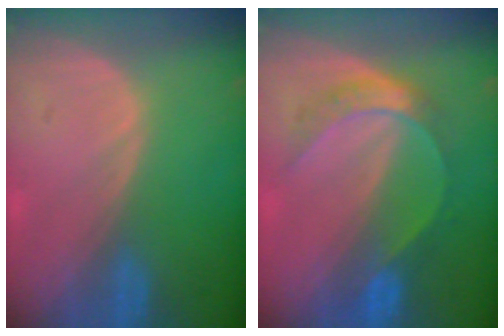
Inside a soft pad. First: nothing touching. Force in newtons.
{"total": 5.6, "press": 5.6, "slide": 0.2}